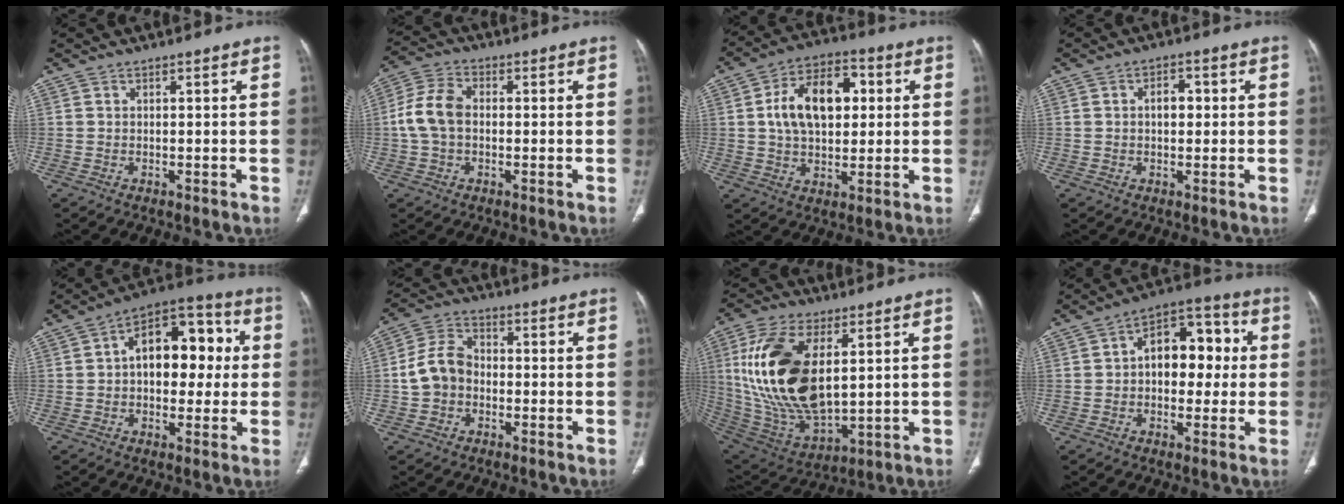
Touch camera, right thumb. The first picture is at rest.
{"total": 8.0, "force": [-0.2, 5.4, 5.9], "torque": [-0.121, 0.023, -0.011]}
{"total": 14.9, "force": [2.6, 9.2, 11.4], "torque": [-0.170, 0.014, 0.038]}
{"total": 3.6, "force": [0.4, 2.2, 2.8], "torque": [-0.038, 0.010, 0.003]}
{"total": 15.9, "force": [1.8, 9.7, 12.5], "torque": [-0.141, 0.036, 0.018]}
{"total": 8.1, "force": [-1.2, 6.4, 4.8], "torque": [-0.084, 0.031, -0.035]}
{"total": 22.9, "force": [4.8, 11.7, 19.2], "torque": [-0.378, -0.028, 0.099]}
{"total": 13.0, "force": [1.0, 8.3, 10.0], "torque": [-0.104, 0.035, 0.006]}